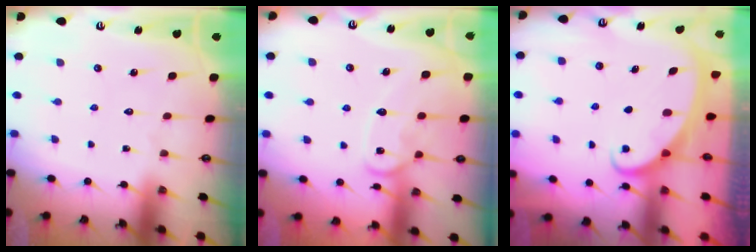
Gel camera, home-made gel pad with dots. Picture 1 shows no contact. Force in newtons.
{"total": 12.1, "press": 12.1, "slide": 1.0}
{"total": 2.3, "press": 2.3, "slide": 0.3}